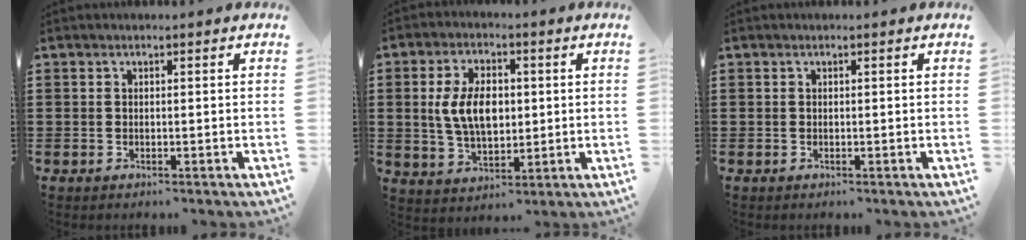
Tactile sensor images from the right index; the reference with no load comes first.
{"total": 8.0, "force": [0.8, 4.8, 6.4], "torque": [-0.142, 0.005, 0.006]}
{"total": 0.0}